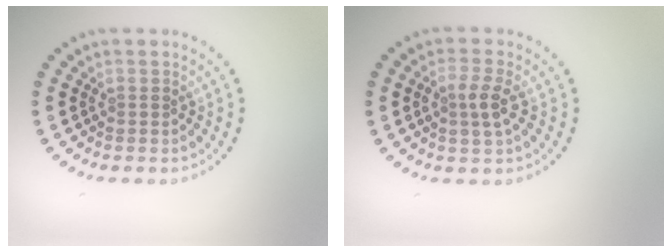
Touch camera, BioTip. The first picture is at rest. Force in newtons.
{"total": 2.2, "press": 2.1, "slide": 0.7}